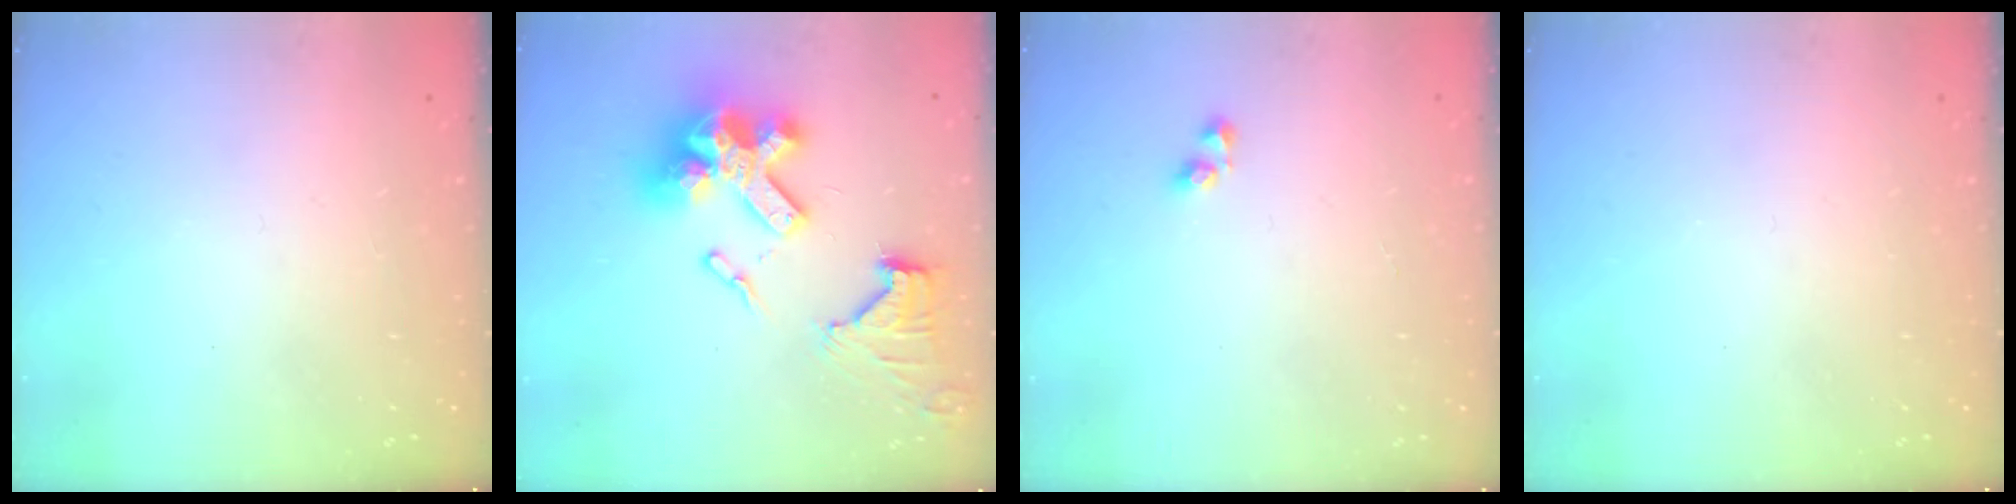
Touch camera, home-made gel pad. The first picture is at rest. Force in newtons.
{"total": 22.6, "press": 22.4, "slide": 2.4}
{"total": 3.2, "press": 3.2, "slide": 0.5}
{"total": 0.0}